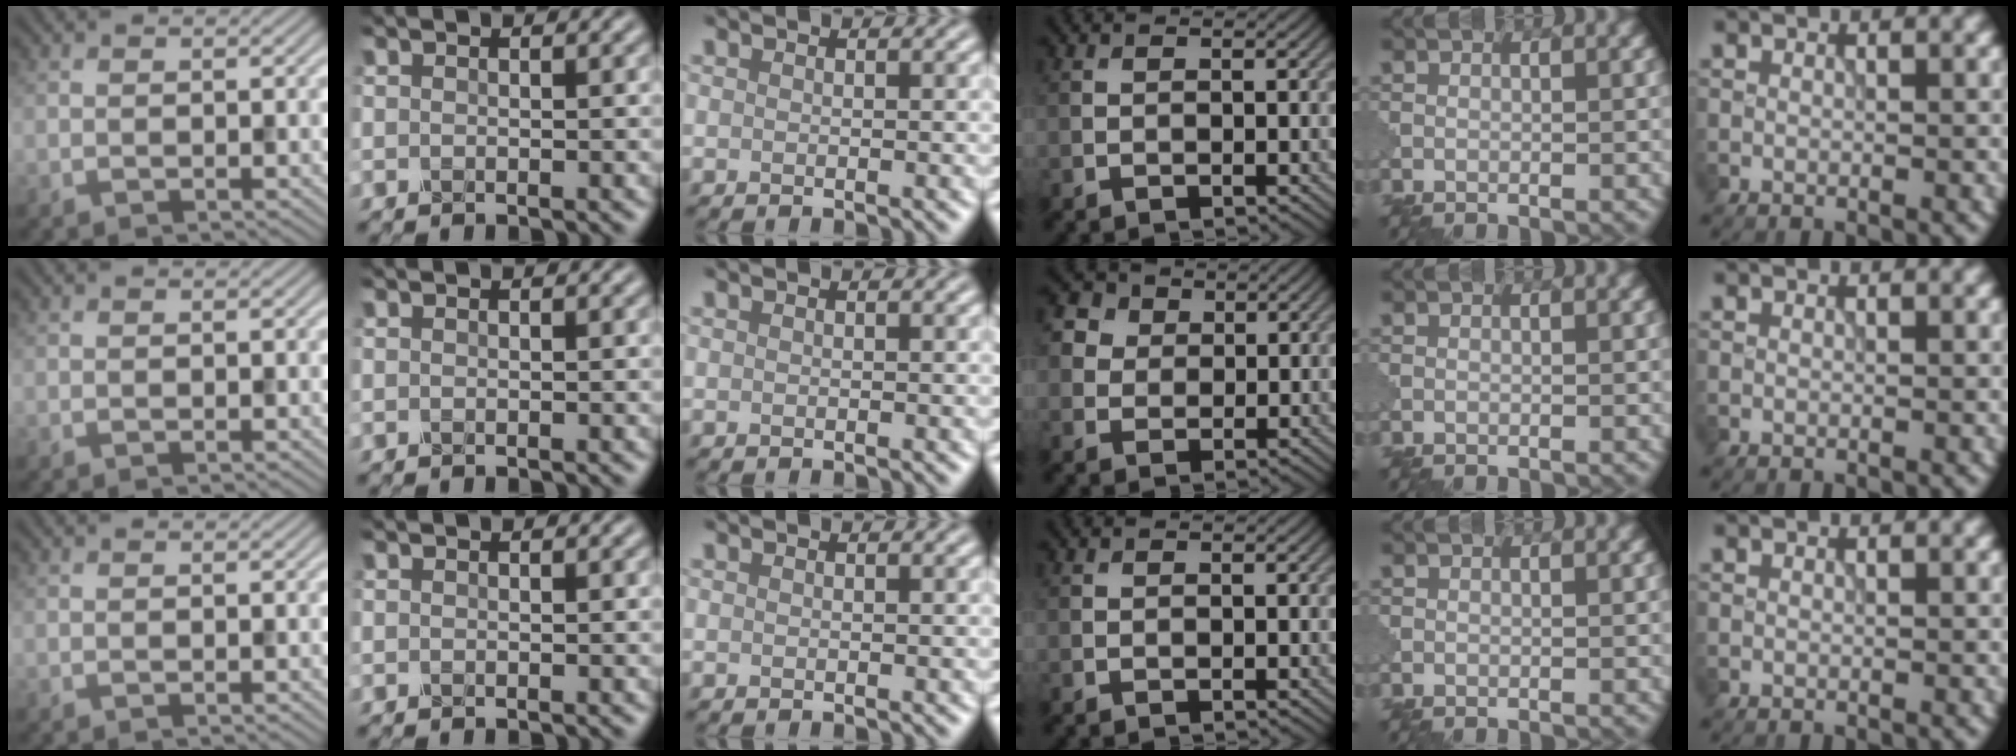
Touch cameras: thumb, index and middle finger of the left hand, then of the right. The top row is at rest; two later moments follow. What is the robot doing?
{"motion": "wrap", "object": "tissue paper"}